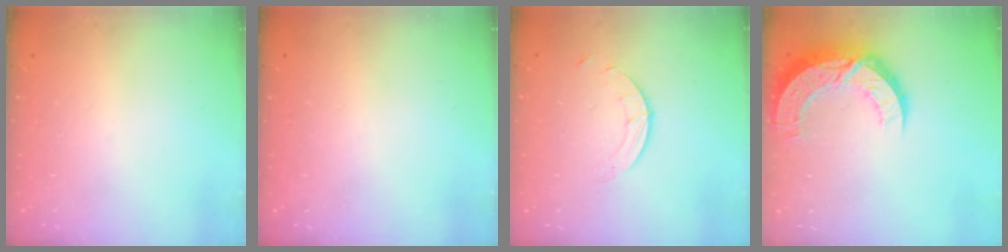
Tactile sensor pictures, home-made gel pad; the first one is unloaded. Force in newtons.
{"total": 0.0}
{"total": 2.6, "press": 2.6, "slide": 0.2}
{"total": 13.7, "press": 13.7, "slide": 1.0}